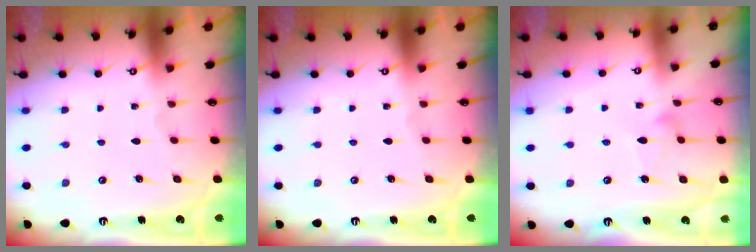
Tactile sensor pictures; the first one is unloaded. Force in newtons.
{"total": 0.0}
{"total": 4.8, "press": 4.7, "slide": 0.3}